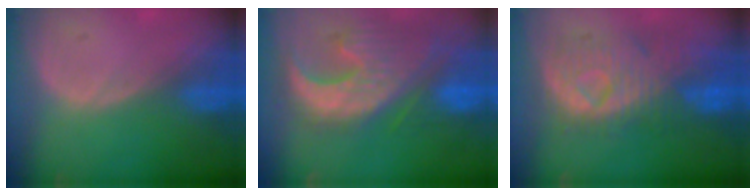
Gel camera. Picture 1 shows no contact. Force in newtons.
{"total": 12.8, "press": 11.2, "slide": 6.3}
{"total": 9.8, "press": 9.1, "slide": 3.6}